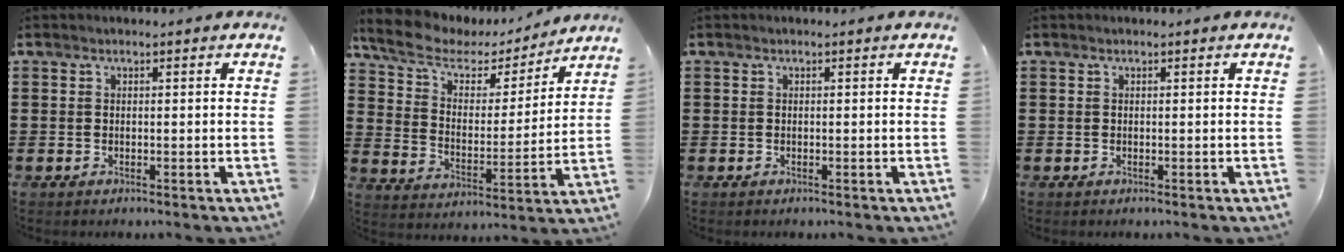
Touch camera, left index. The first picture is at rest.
{"total": 6.4, "force": [4.9, 2.8, 3.0], "torque": [-0.085, -0.025, 0.083]}
{"total": 0.0}
{"total": 0.0}